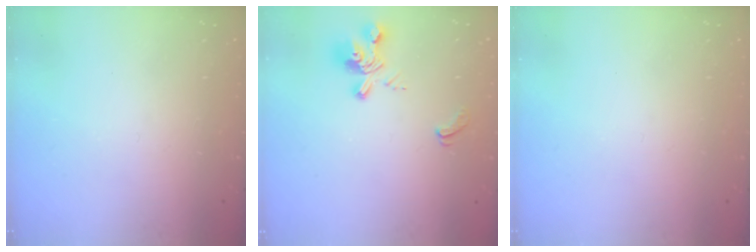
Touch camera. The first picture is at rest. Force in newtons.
{"total": 3.2, "press": 2.9, "slide": 1.4}
{"total": 0.0}